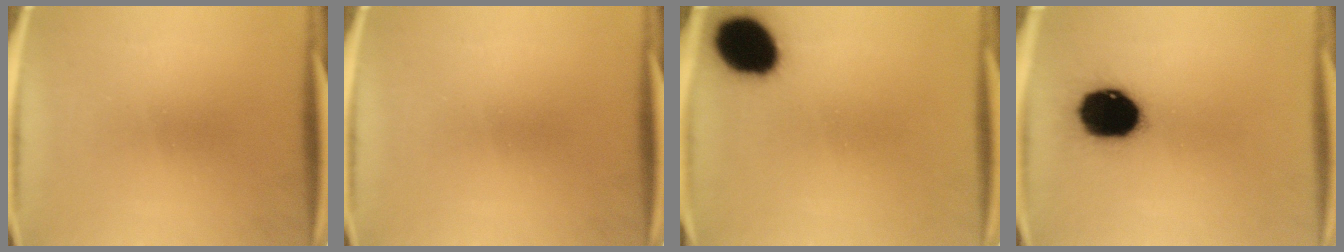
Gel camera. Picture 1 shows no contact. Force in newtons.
{"total": 0.0}
{"total": 13.6}
{"total": 17.2}